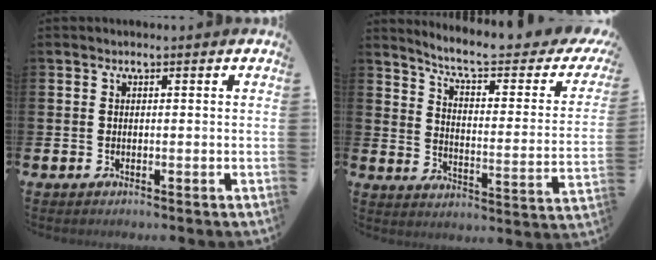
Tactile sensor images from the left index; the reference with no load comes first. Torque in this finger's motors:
{"motor_torque": [0.12, -0.63, 0.55, 0.14]}